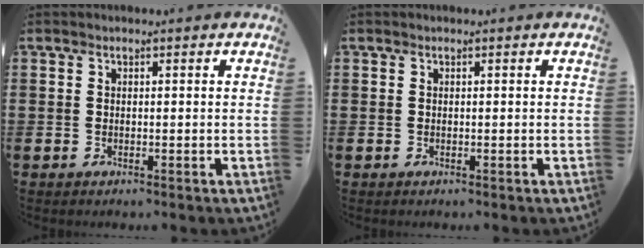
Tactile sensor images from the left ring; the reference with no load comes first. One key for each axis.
{"total": 0.0}